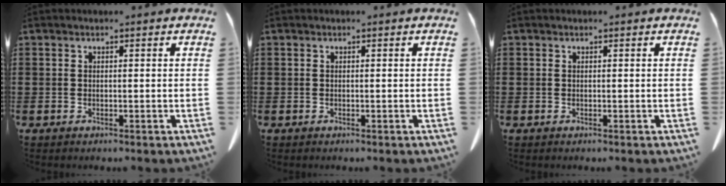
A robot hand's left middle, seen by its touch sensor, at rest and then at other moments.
{"total": 0.0}
{"total": 0.0}